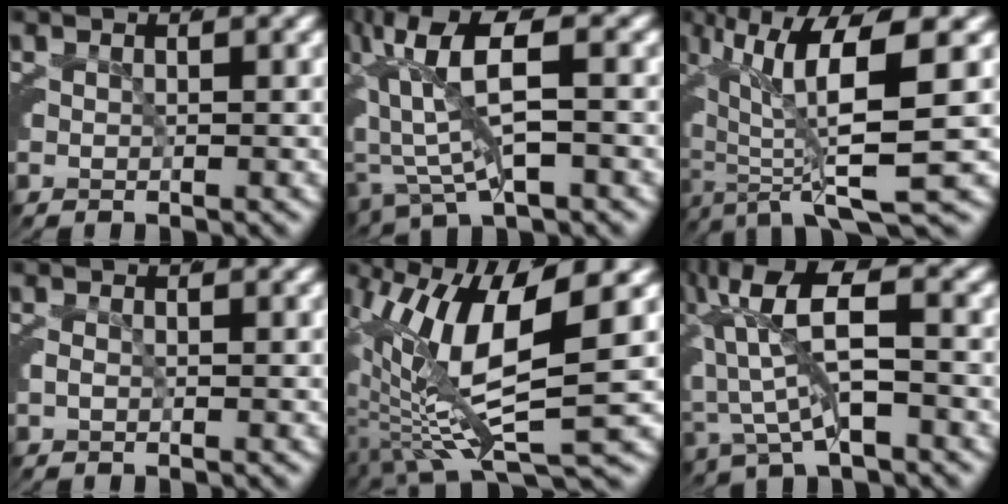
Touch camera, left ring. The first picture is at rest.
{"total": 8.7, "force": [1.9, 4.2, 7.4], "torque": [-0.131, 0.018, 0.024]}
{"total": 8.1, "force": [-0.9, 1.7, 7.9], "torque": [-0.128, -0.006, -0.011]}
{"total": 0.9, "force": [-0.6, 0.5, 0.2], "torque": [-0.013, -0.006, -0.007]}
{"total": 11.9, "force": [-1.5, 5.1, 10.7], "torque": [-0.187, -0.014, -0.020]}
{"total": 8.2, "force": [1.1, 4.0, 7.1], "torque": [-0.132, 0.008, 0.012]}